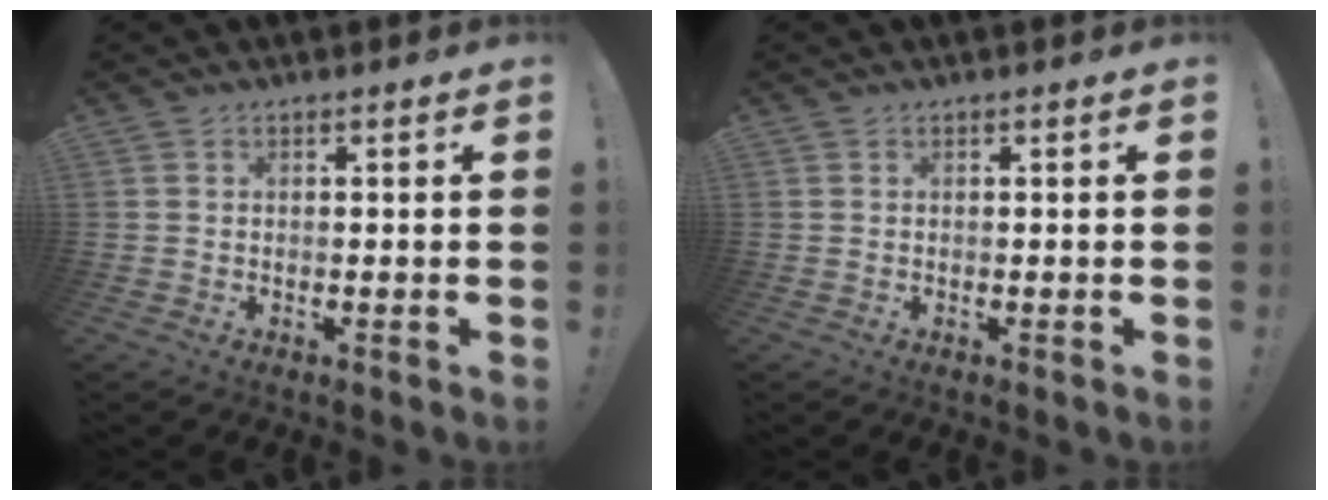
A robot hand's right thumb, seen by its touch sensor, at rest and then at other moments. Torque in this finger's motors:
{"motor_torque": [0.00, 0.00, -0.03, 0.01, 0.00]}